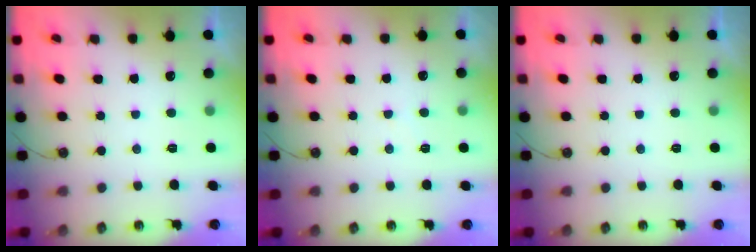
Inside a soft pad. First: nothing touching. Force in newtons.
{"total": 3.4, "press": 3.4, "slide": 0.5}
{"total": 0.0}